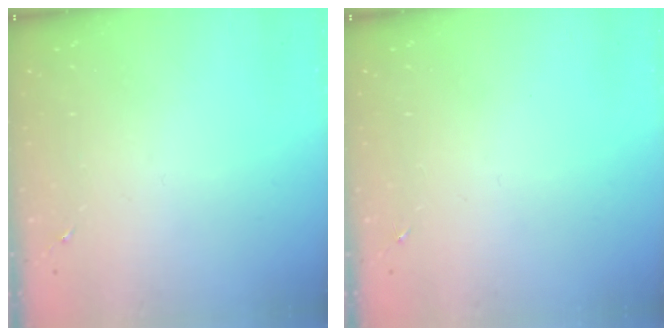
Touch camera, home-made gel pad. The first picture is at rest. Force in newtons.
{"total": 0.0}